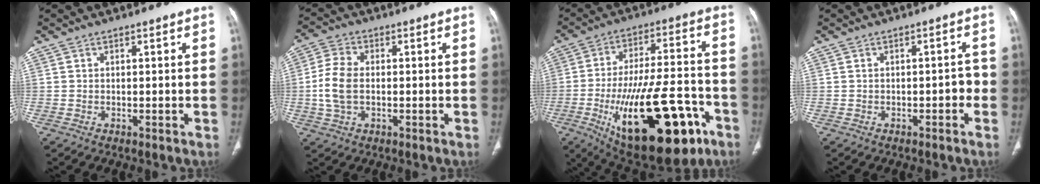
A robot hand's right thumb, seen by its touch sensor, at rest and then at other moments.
{"total": 7.8, "force": [-0.5, 5.0, 6.0], "torque": [-0.130, 0.013, -0.010]}
{"total": 28.6, "force": [-11.9, 11.6, 23.3], "torque": [-0.356, 0.038, -0.165]}
{"total": 2.1, "force": [-0.8, 1.1, 1.6], "torque": [-0.014, 0.013, -0.013]}